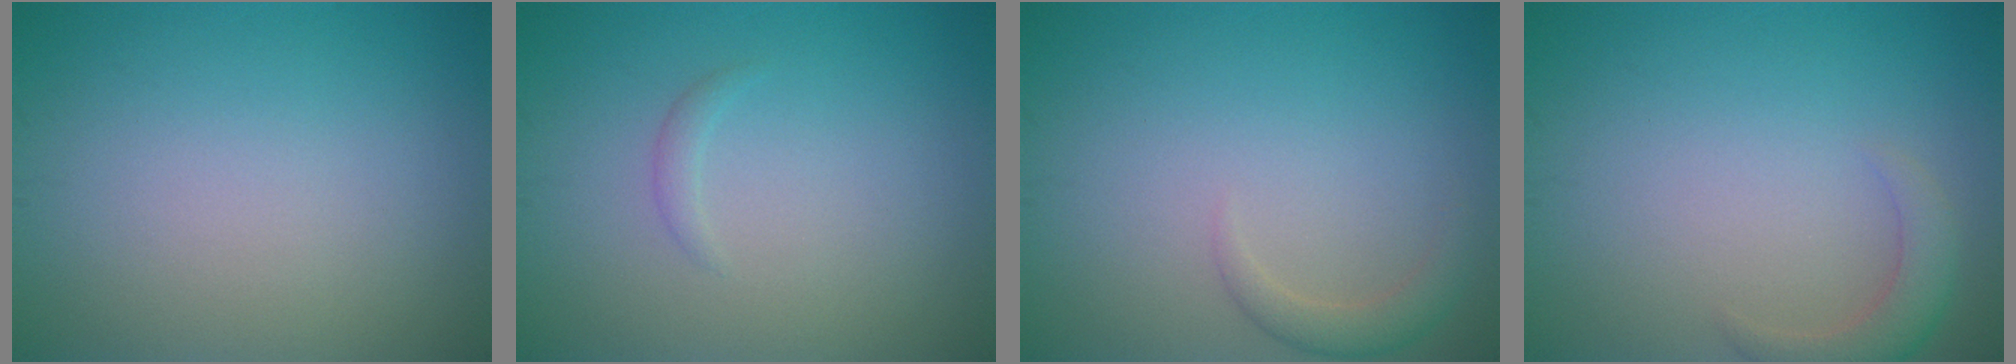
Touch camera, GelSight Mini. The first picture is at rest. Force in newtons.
{"total": 0.7, "press": 0.7, "slide": 0.1}
{"total": 1.7, "press": 1.7, "slide": 0.1}
{"total": 2.5, "press": 2.5, "slide": 0.3}